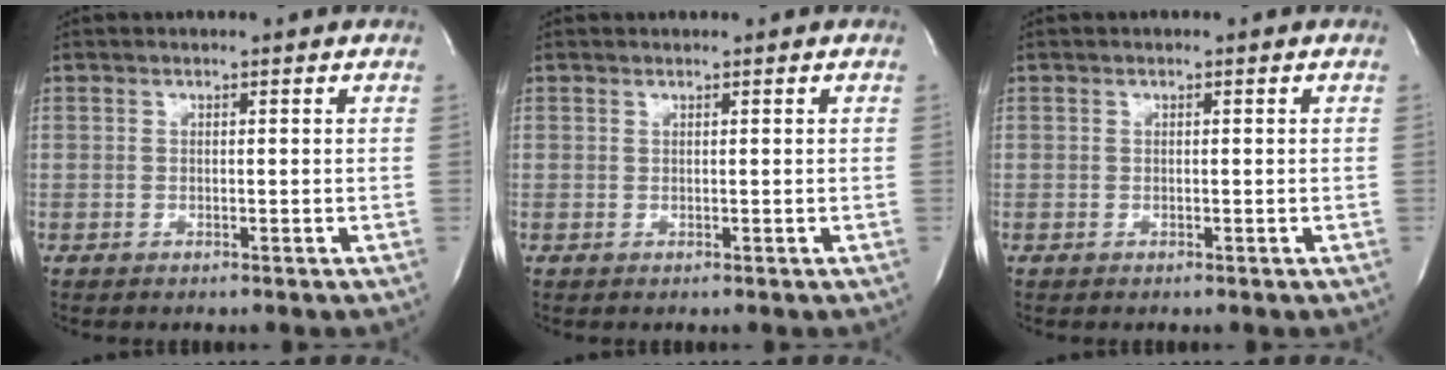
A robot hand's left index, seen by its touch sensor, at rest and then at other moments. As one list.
[{"total": 0.0}, {"total": 0.0}]